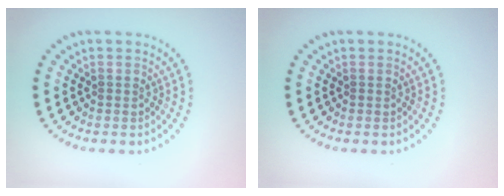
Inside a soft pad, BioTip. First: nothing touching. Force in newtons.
{"total": 0.0}